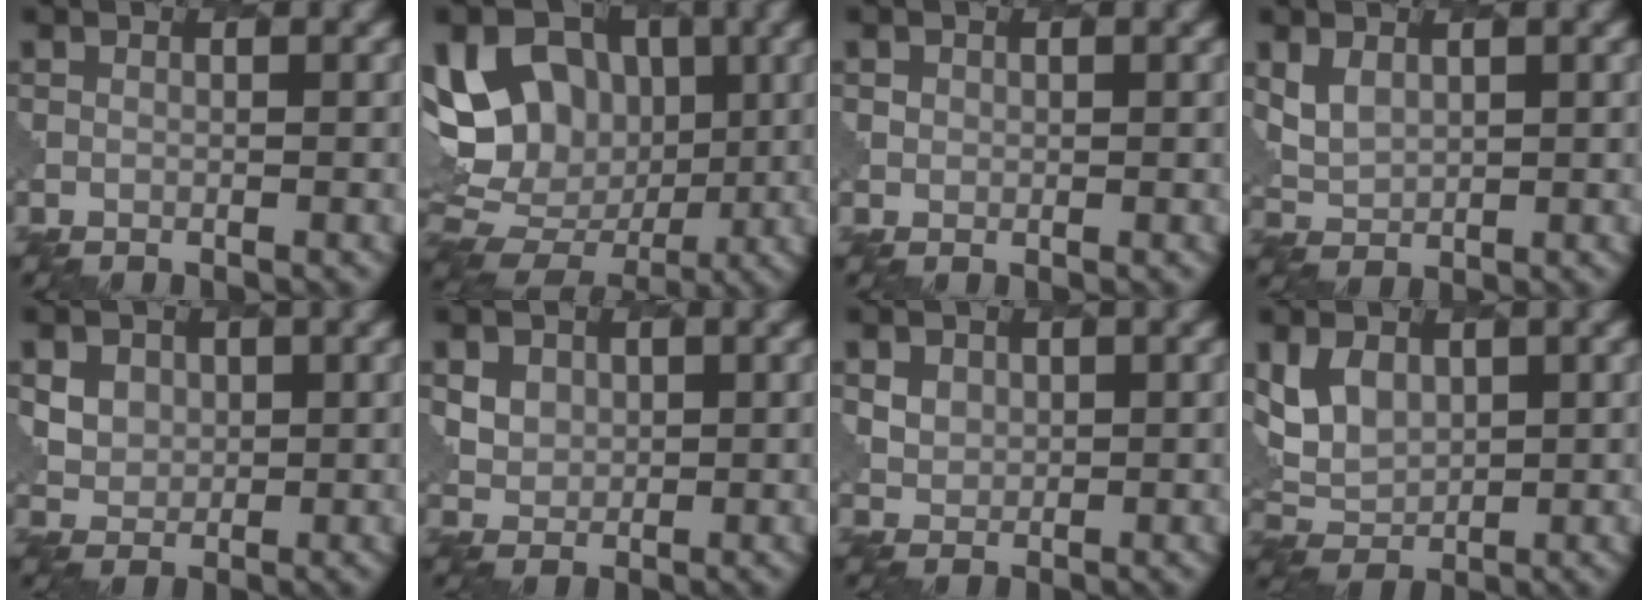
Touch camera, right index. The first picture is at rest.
{"total": 13.6, "force": [2.5, 11.1, 7.5], "torque": [-0.138, 0.024, 0.041]}
{"total": 1.0, "force": [0.5, 0.9, -0.1], "torque": [0.008, -0.002, 0.007]}
{"total": 2.5, "force": [1.4, 1.8, 1.1], "torque": [-0.031, -0.001, 0.030]}
{"total": 6.0, "force": [2.9, 4.6, 2.4], "torque": [-0.058, 0.016, 0.042]}
{"total": 4.9, "force": [2.5, 3.7, 1.9], "torque": [-0.048, 0.011, 0.041]}
{"total": 3.3, "force": [1.9, 2.5, 1.1], "torque": [-0.034, 0.009, 0.036]}
{"total": 4.3, "force": [1.4, 3.3, 2.5], "torque": [-0.055, -0.004, 0.026]}